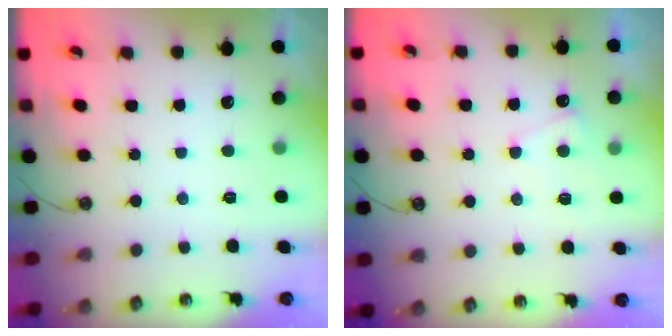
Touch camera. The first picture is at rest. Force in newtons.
{"total": 4.8, "press": 4.8, "slide": 0.4}